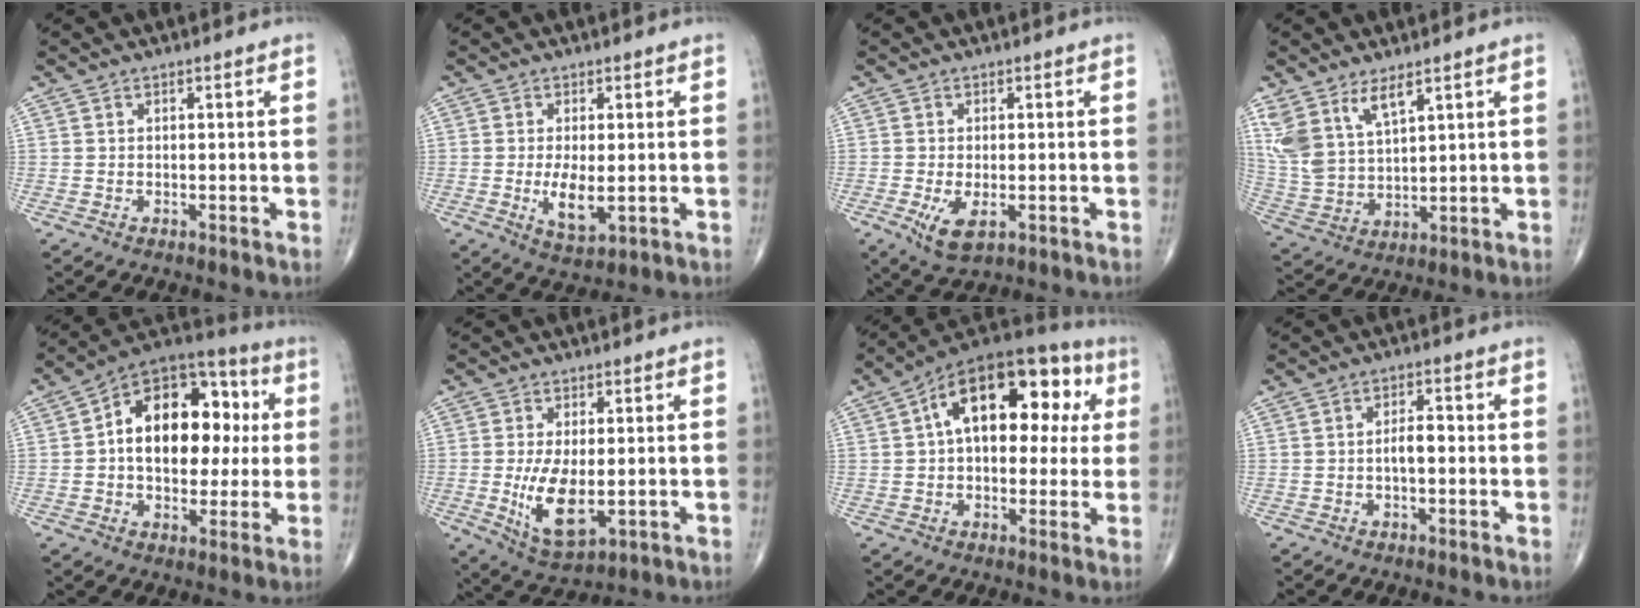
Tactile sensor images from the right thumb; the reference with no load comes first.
{"total": 5.6, "force": [-0.7, 2.2, 5.1], "torque": [-0.096, -0.016, -0.006]}
{"total": 5.4, "force": [-1.7, 2.5, 4.5], "torque": [-0.086, -0.013, -0.023]}
{"total": 10.6, "force": [6.3, 4.7, 7.0], "torque": [-0.146, -0.023, 0.143]}
{"total": 20.4, "force": [2.1, 13.0, 15.6], "torque": [-0.192, 0.030, 0.027]}
{"total": 9.7, "force": [-1.3, 4.4, 8.6], "torque": [-0.156, -0.022, -0.009]}
{"total": 21.0, "force": [4.8, 11.7, 16.8], "torque": [-0.215, 0.041, 0.060]}
{"total": 3.2, "force": [-0.5, 1.4, 2.9], "torque": [-0.045, 0.011, -0.010]}